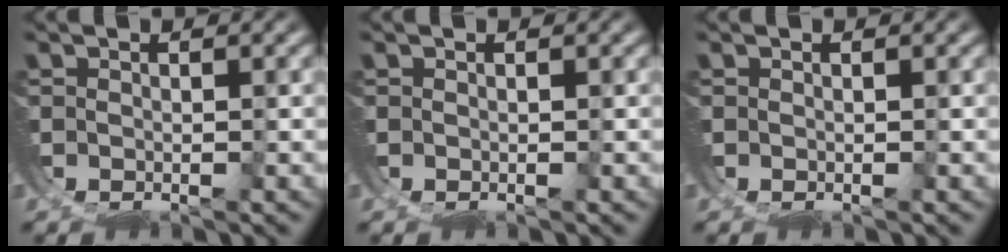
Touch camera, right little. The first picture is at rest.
{"total": 0.0}
{"total": 0.0}